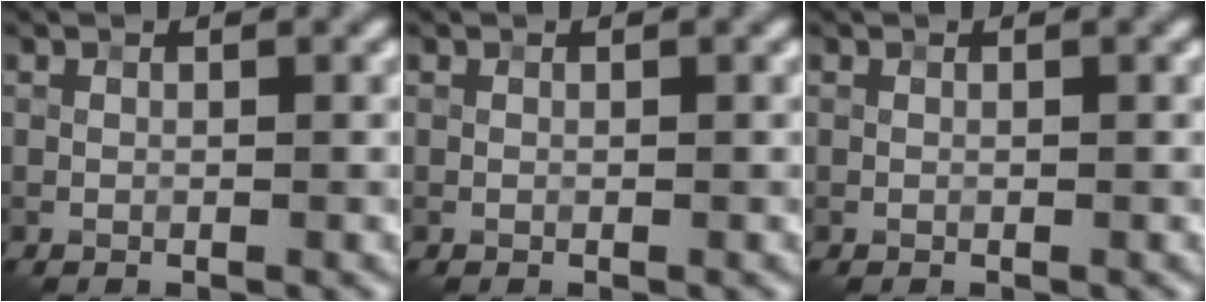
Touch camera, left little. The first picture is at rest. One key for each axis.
{"total": 0.0}
{"total": 0.0}